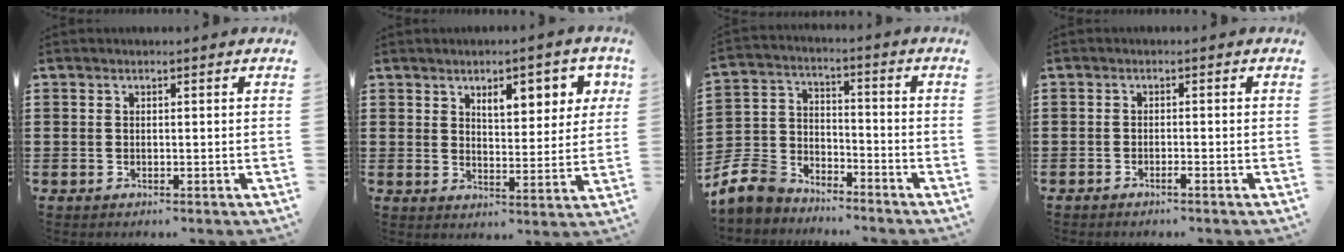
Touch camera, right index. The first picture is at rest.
{"total": 6.3, "force": [3.3, 2.7, 4.6], "torque": [-0.069, -0.002, 0.049]}
{"total": 7.6, "force": [-6.9, 2.7, 1.7], "torque": [-0.062, 0.013, -0.146]}
{"total": 1.0, "force": [-0.9, 0.0, 0.3], "torque": [-0.007, -0.001, -0.018]}